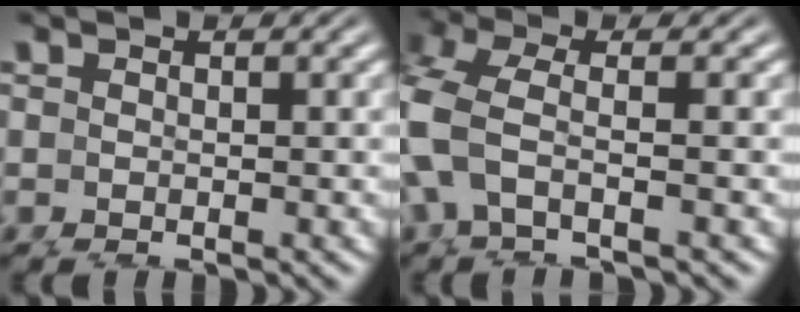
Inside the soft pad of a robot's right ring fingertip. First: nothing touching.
{"total": 4.7, "force": [0.5, 3.4, 3.2], "torque": [-0.110, -0.022, 0.016]}